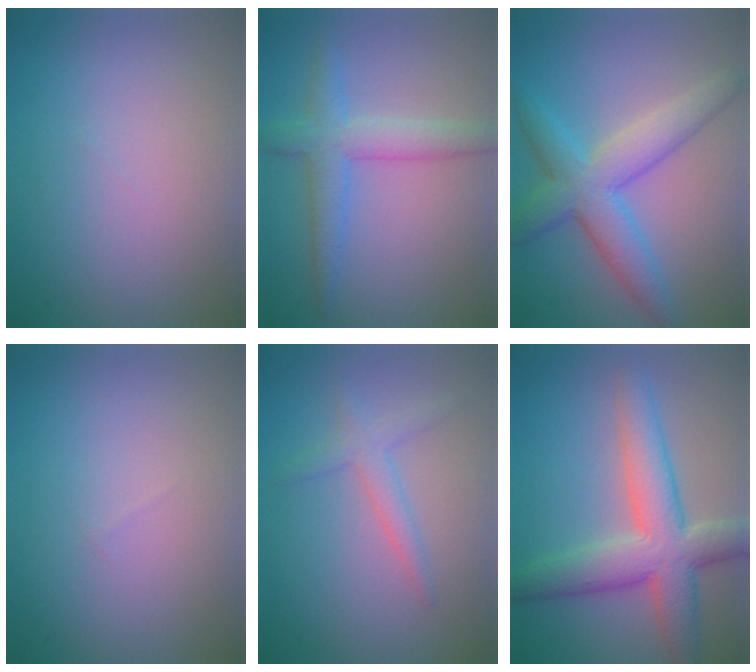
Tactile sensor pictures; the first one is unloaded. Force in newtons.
{"total": 3.9, "press": 3.9, "slide": 0.0}
{"total": 5.8, "press": 5.8, "slide": 0.2}
{"total": 0.0}
{"total": 2.1, "press": 2.1, "slide": 0.1}
{"total": 7.6, "press": 7.6, "slide": 0.5}